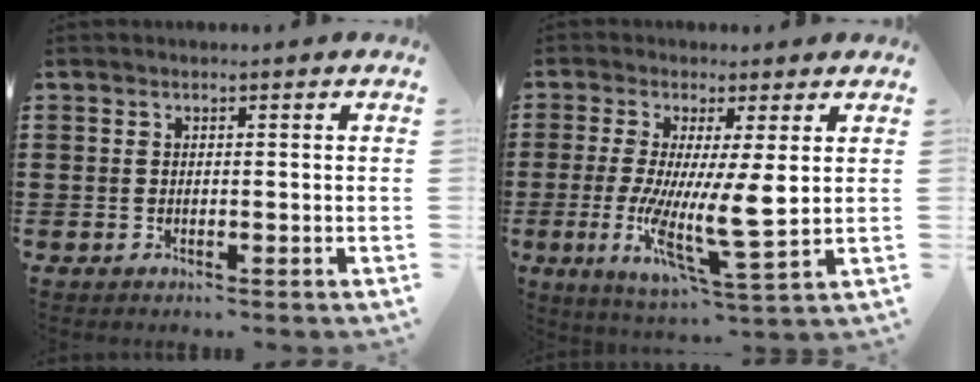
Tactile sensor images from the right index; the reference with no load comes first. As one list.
[{"total": 9.9, "force": [0.9, 1.8, 9.7], "torque": [-0.177, -0.027, 0.017]}]